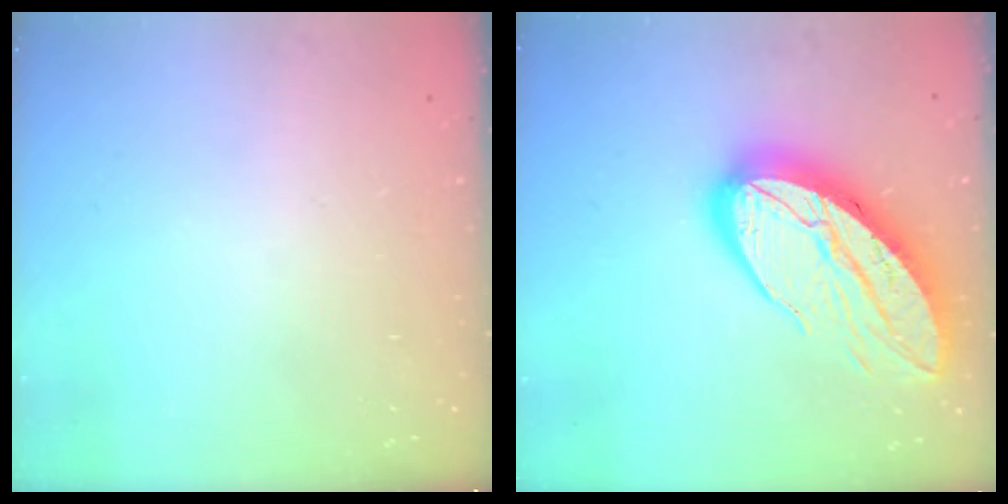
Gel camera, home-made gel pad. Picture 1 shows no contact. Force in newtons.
{"total": 20.6, "press": 20.5, "slide": 1.8}